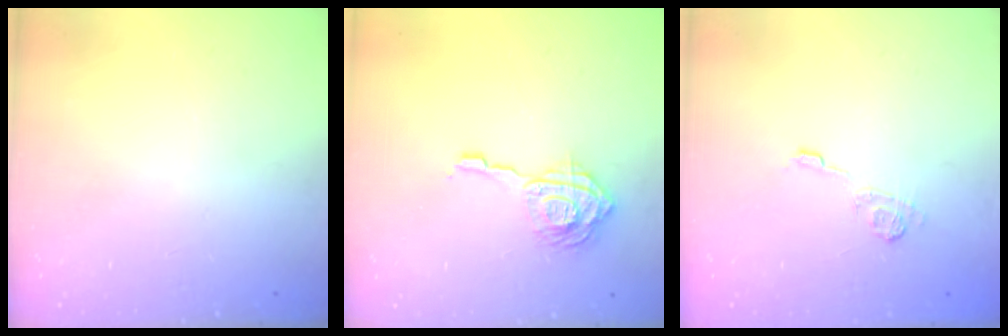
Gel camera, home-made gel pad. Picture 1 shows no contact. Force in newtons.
{"total": 11.2, "press": 11.1, "slide": 0.9}
{"total": 9.1, "press": 9.0, "slide": 1.4}